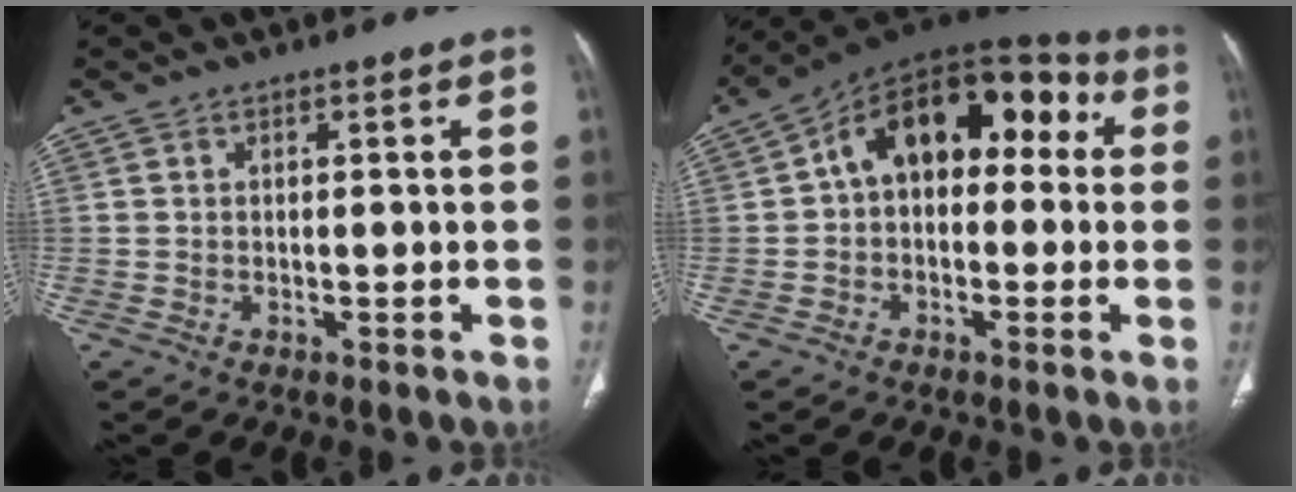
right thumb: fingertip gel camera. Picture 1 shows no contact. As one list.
[{"total": 16.6, "force": [2.5, 10.5, 12.6], "torque": [-0.137, 0.056, 0.023]}]